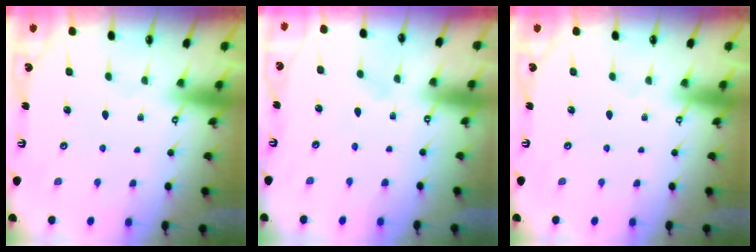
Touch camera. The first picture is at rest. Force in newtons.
{"total": 2.3, "press": 2.3, "slide": 0.3}
{"total": 0.0}